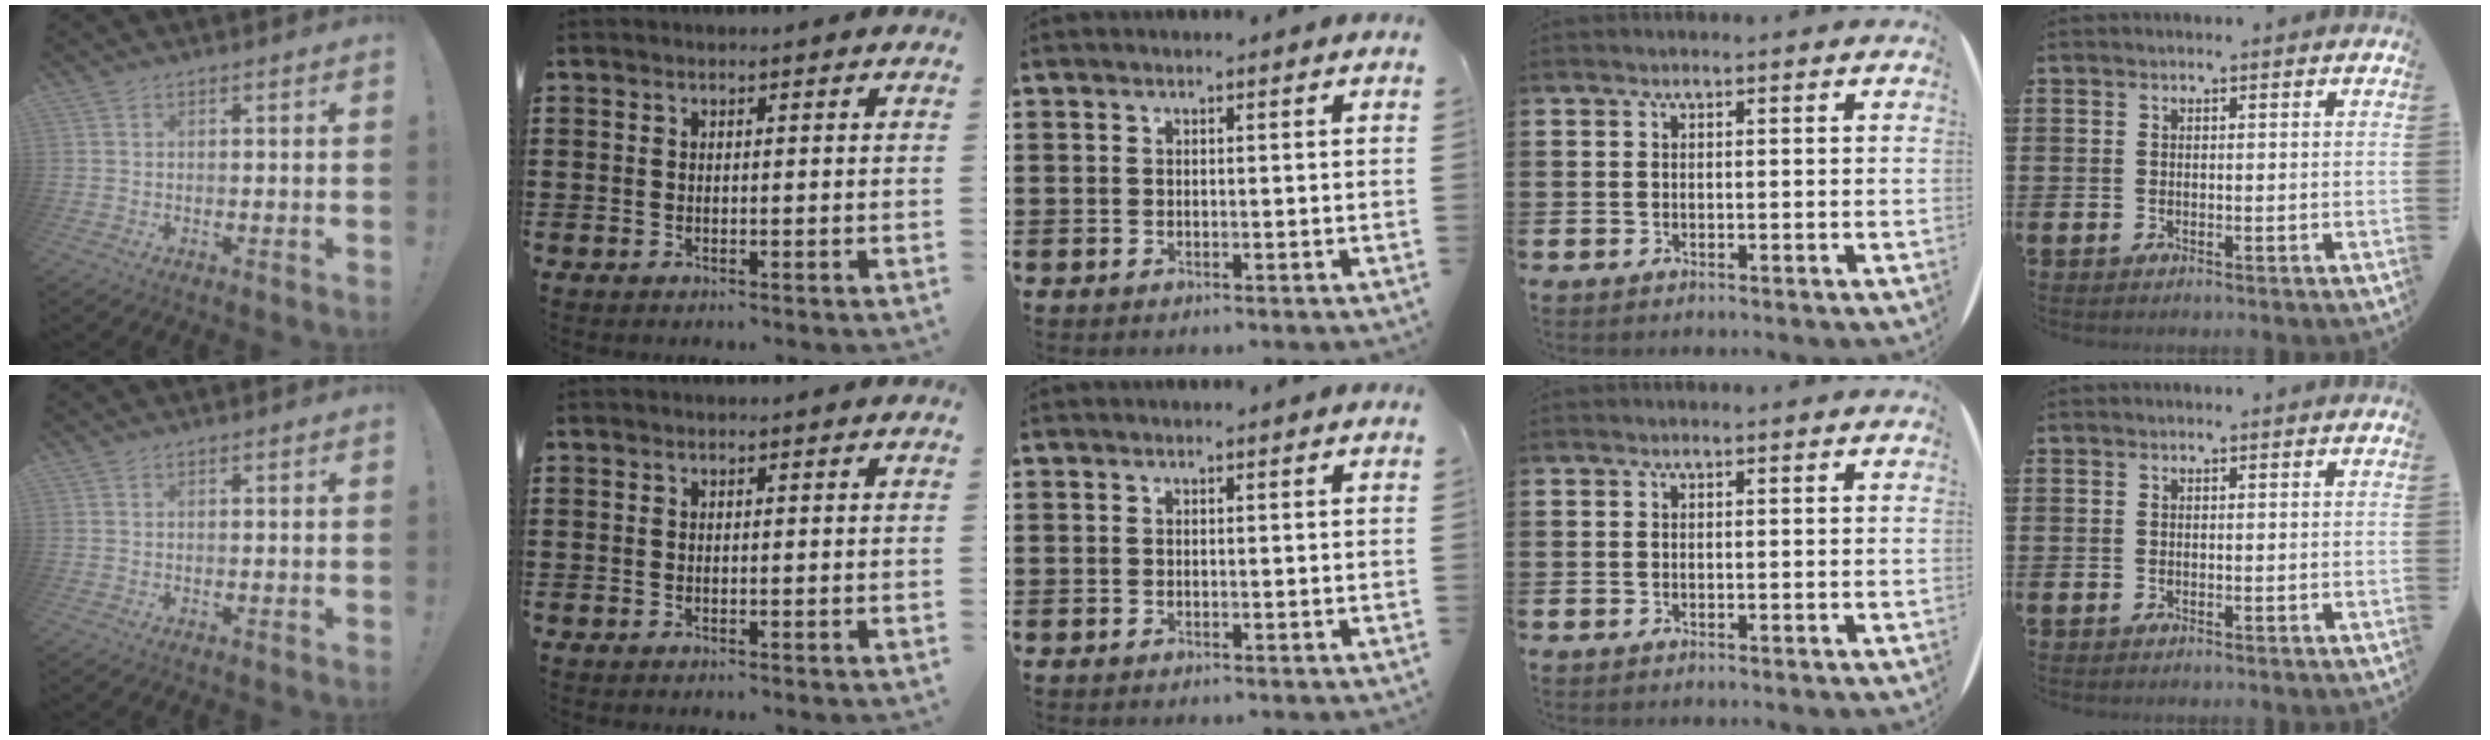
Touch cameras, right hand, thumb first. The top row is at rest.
{}